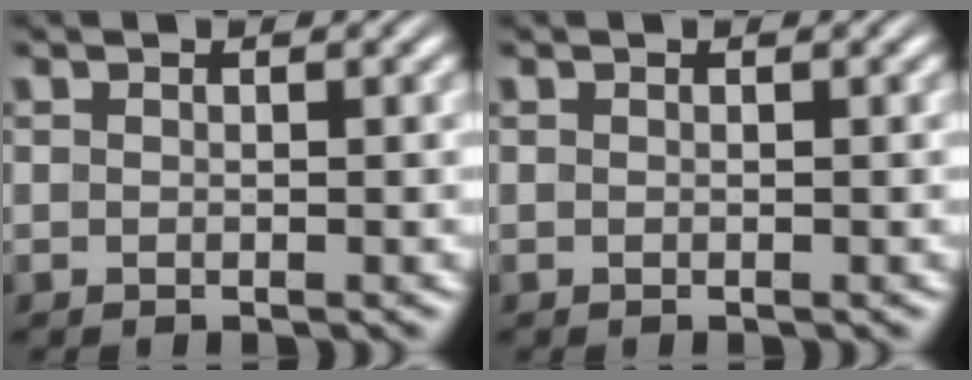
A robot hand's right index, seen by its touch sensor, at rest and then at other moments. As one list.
[{"total": 0.0}]